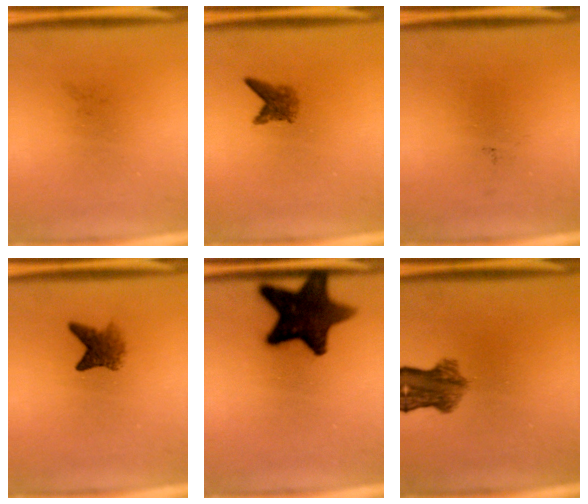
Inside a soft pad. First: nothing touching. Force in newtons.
{"total": 2.3}
{"total": 0.0}
{"total": 3.4}
{"total": 14.8}
{"total": 6.1}